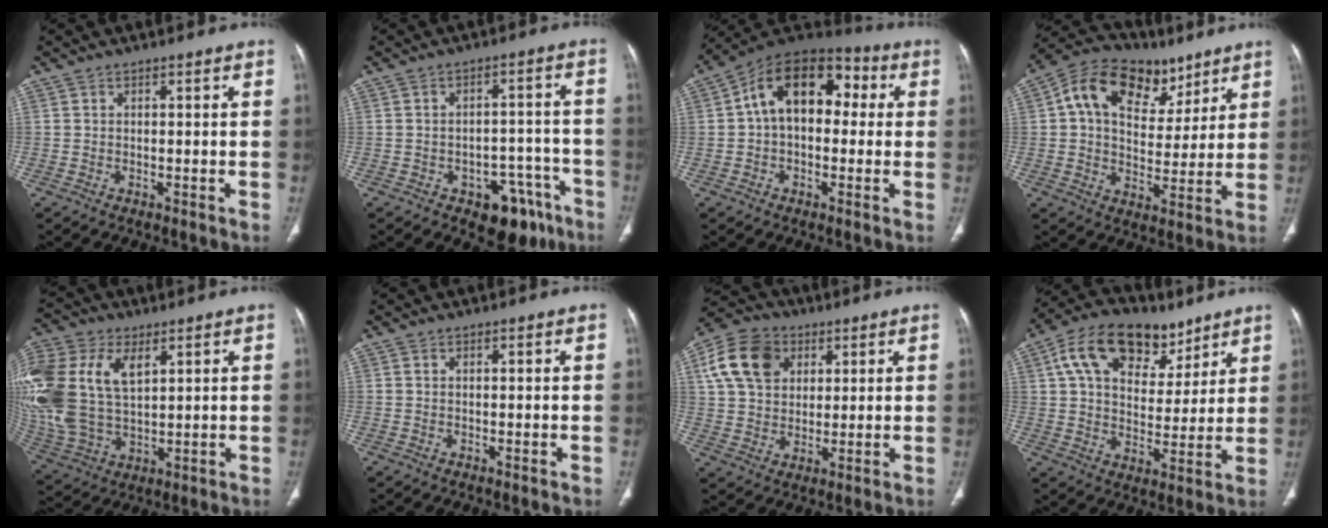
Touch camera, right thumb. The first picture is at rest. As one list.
[{"total": 10.8, "force": [-6.6, 6.6, 5.5], "torque": [-0.027, 0.051, -0.083]}, {"total": 15.5, "force": [2.1, 10.1, 11.5], "torque": [-0.146, 0.047, 0.019]}, {"total": 17.4, "force": [8.1, 11.7, 10.1], "torque": [-0.126, 0.000, 0.132]}, {"total": 23.8, "force": [6.9, 14.8, 17.3], "torque": [-0.425, 0.011, 0.138]}, {"total": 0.0}, {"total": 13.3, "force": [4.8, 10.0, 7.3], "torque": [-0.122, 0.001, 0.083]}, {"total": 18.5, "force": [9.6, 11.6, 10.7], "torque": [-0.145, -0.007, 0.160]}]